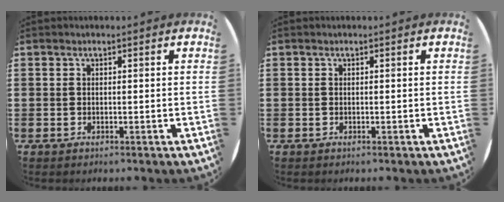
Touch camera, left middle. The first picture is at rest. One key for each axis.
{"total": 0.0}